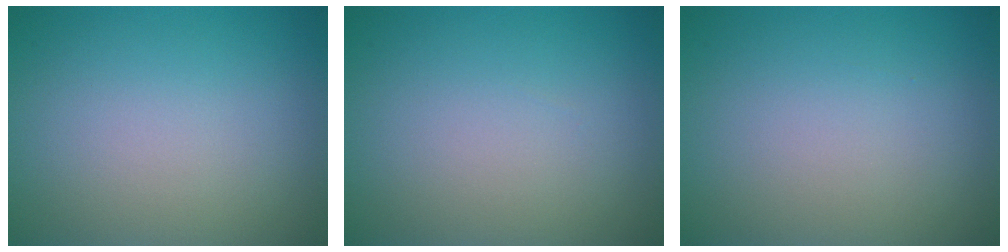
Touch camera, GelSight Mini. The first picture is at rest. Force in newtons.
{"total": 0.0}
{"total": 0.0}